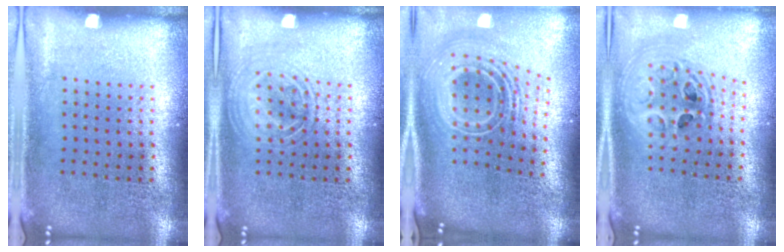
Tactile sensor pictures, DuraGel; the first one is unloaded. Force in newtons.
{"total": 1.2, "press": 1.2, "slide": 0.2}
{"total": 3.0, "press": 1.9, "slide": 2.3}
{"total": 2.1, "press": 1.7, "slide": 1.2}